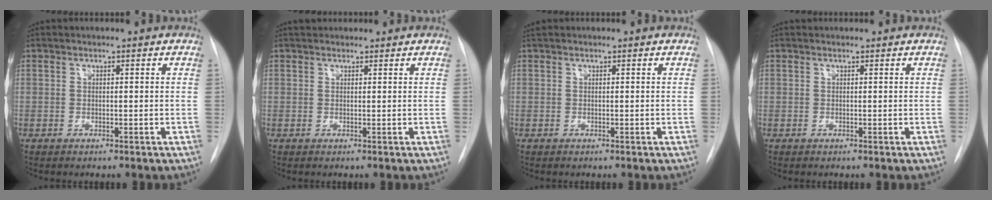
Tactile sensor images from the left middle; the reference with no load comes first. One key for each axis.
{"total": 2.5, "fx": 2.2, "fy": 1.0, "fz": 0.7, "tx": -0.005, "ty": 0.029, "tz": 0.033}
{"total": 0.6, "fx": 0.6, "fy": 0.2, "fz": 0.2, "tx": -0.012, "ty": 0.017, "tz": 0.014}
{"total": 0.6, "fx": 0.6, "fy": 0.1, "fz": 0.0, "tx": -0.002, "ty": 0.017, "tz": 0.012}